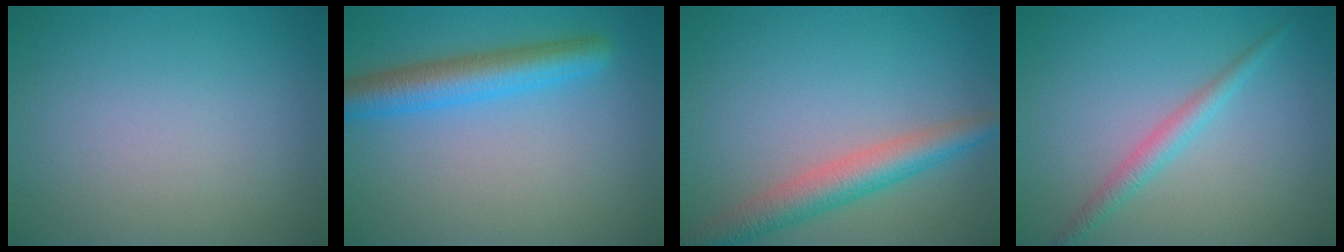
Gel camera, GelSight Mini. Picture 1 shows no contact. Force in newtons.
{"total": 4.8, "press": 4.8, "slide": 0.2}
{"total": 4.5, "press": 4.5, "slide": 0.2}
{"total": 2.1, "press": 2.1, "slide": 0.0}